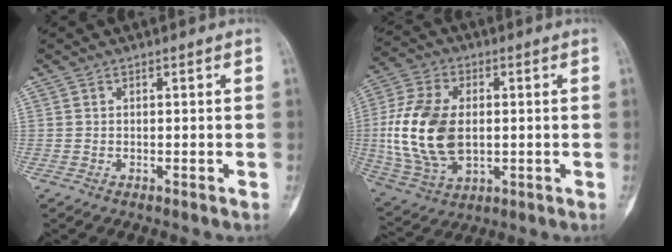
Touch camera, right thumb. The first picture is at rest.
{"total": 17.5, "force": [0.1, 11.0, 13.6], "torque": [-0.275, -0.002, 0.013]}